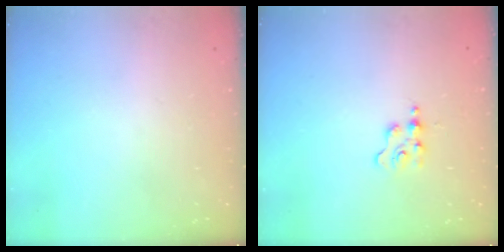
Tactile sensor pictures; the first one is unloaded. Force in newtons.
{"total": 1.9, "press": 1.9, "slide": 0.2}